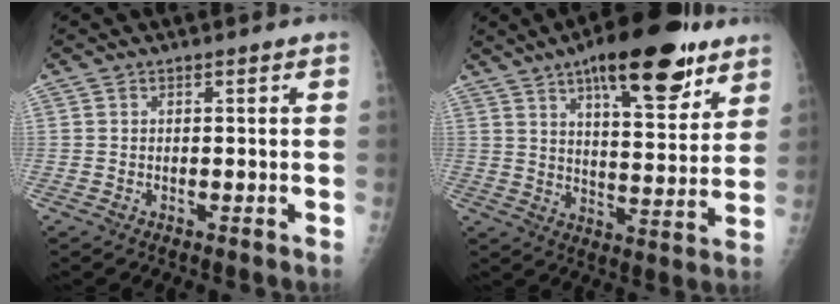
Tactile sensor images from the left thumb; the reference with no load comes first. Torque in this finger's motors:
{"motor_torque": [0.54, 0.59, 0.47, -0.27, 0.31]}